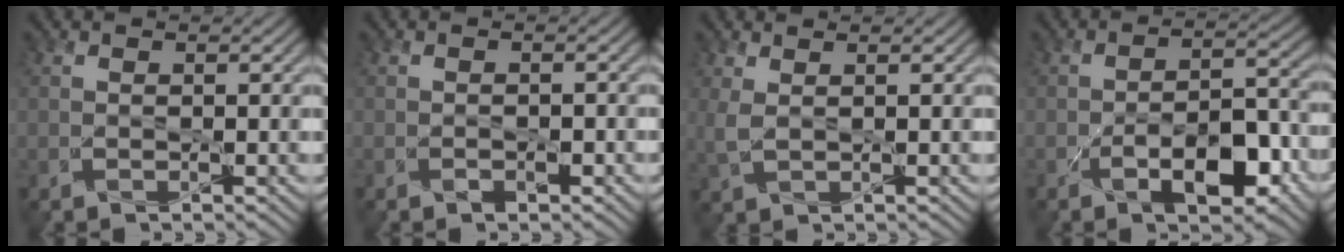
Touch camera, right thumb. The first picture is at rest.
{"total": 0.8, "force": [-0.6, 0.5, 0.4], "torque": [-0.005, 0.001, -0.011]}
{"total": 2.1, "force": [1.0, 0.7, 1.7], "torque": [-0.053, 0.003, 0.018]}
{"total": 7.4, "force": [-3.5, 3.4, 5.5], "torque": [-0.082, 0.004, -0.056]}